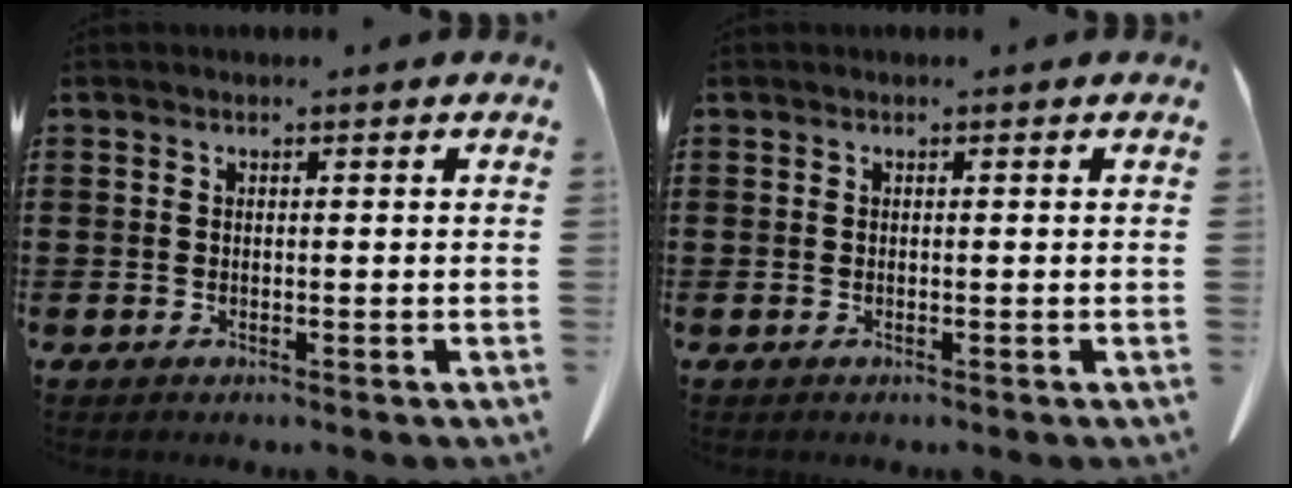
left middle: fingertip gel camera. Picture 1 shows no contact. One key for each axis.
{"total": 0.0}